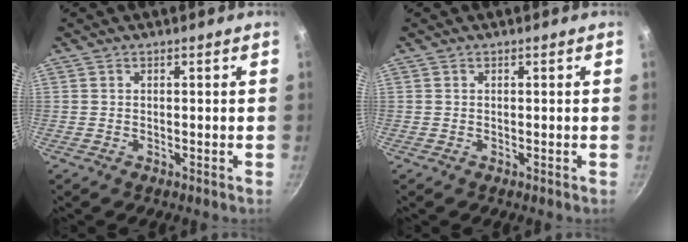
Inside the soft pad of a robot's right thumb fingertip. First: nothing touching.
{"total": 0.0}